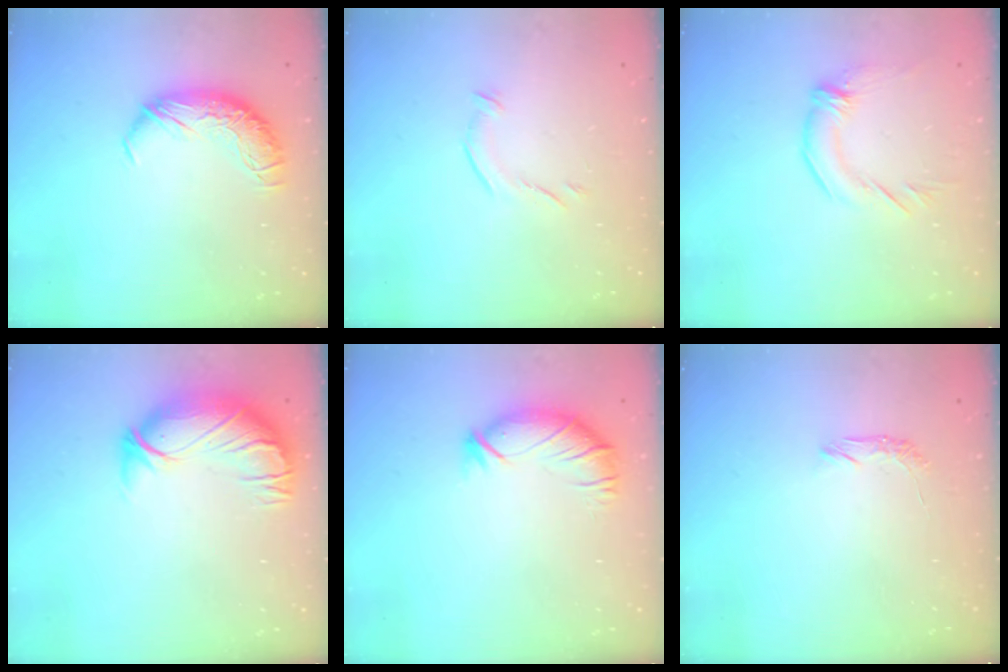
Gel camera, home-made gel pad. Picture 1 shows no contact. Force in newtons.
{"total": 5.2, "press": 5.0, "slide": 1.2}
{"total": 1.6, "press": 0.0, "slide": 1.6}
{"total": 2.9, "press": 0.4, "slide": 2.9}
{"total": 3.0, "press": 2.5, "slide": 1.6}
{"total": 6.4, "press": 6.4, "slide": 1.0}